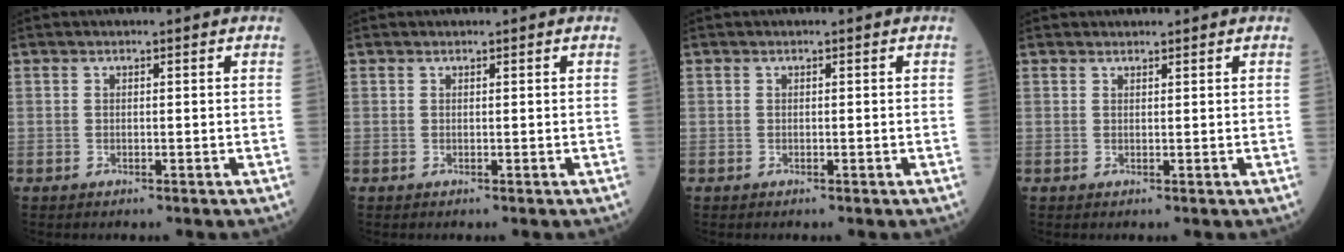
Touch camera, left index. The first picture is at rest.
{"total": 0.0}
{"total": 0.0}
{"total": 0.9, "force": [0.9, 0.3, 0.0], "torque": [-0.007, 0.004, 0.015]}